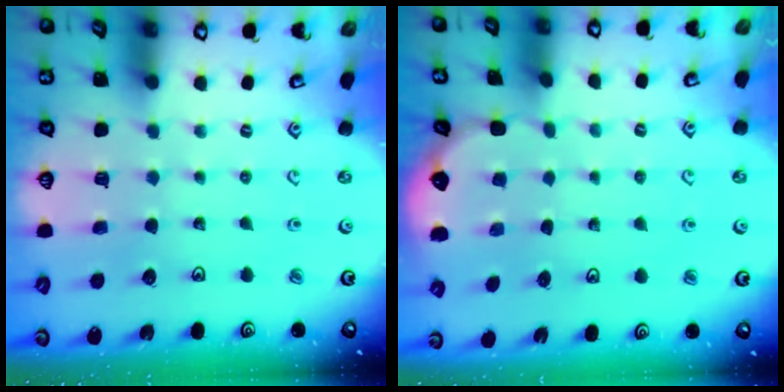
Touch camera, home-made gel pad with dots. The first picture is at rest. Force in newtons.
{"total": 1.6, "press": 0.9, "slide": 1.3}